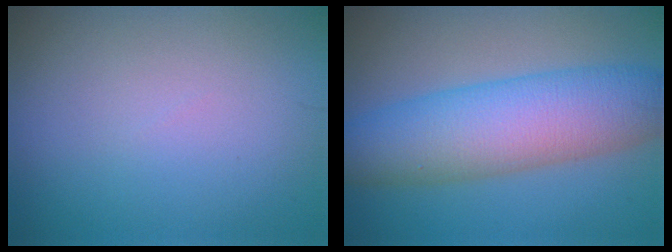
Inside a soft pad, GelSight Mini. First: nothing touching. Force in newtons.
{"total": 8.3, "press": 8.2, "slide": 0.4}